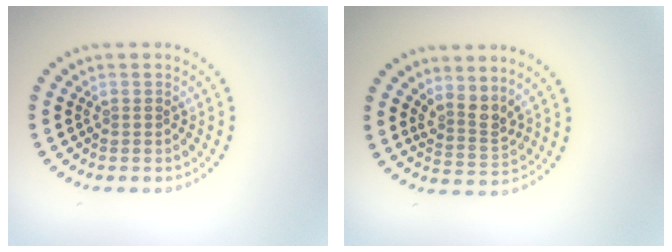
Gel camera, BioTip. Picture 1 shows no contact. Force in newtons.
{"total": 2.6, "press": 1.8, "slide": 1.8}